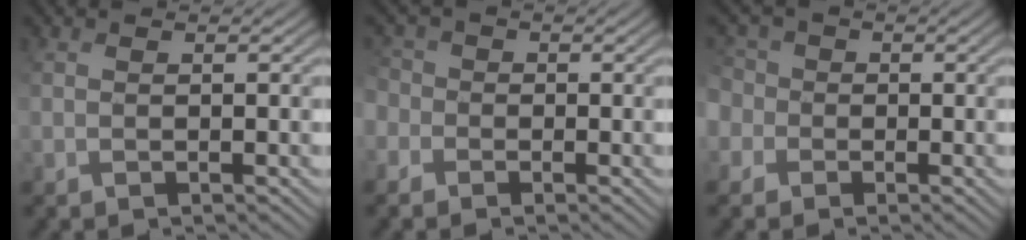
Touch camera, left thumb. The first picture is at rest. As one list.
[{"total": 2.9, "force": [-1.6, 2.4, 0.2], "torque": [-0.013, 0.000, -0.043]}, {"total": 4.8, "force": [-1.1, 4.5, 1.1], "torque": [-0.046, 0.003, -0.044]}]